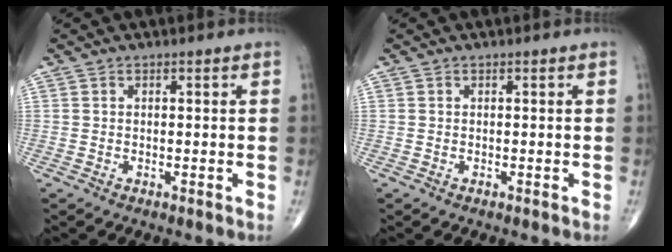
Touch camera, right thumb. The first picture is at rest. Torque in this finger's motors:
{"motor_torque": [-0.18, 0.08, -0.17, -0.09, -0.01]}